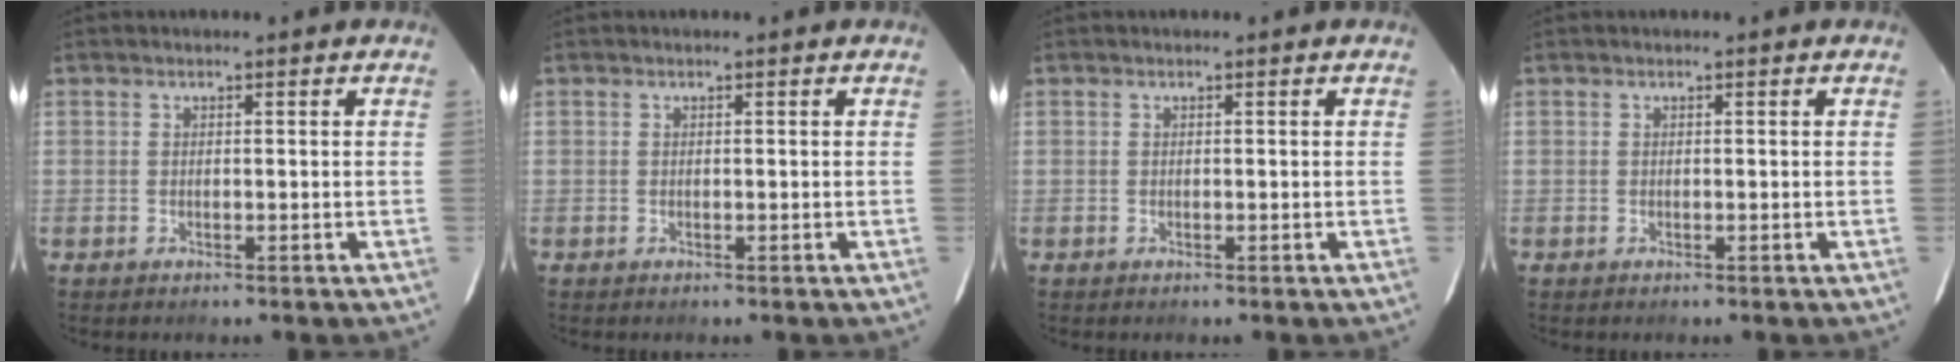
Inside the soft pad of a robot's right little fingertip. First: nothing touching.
{"total": 0.0}
{"total": 0.0}
{"total": 0.0}